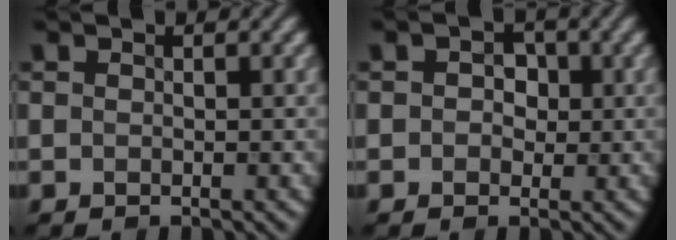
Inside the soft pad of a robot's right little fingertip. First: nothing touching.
{"total": 2.5, "force": [0.5, 2.1, 1.3], "torque": [-0.001, 0.011, -0.014]}